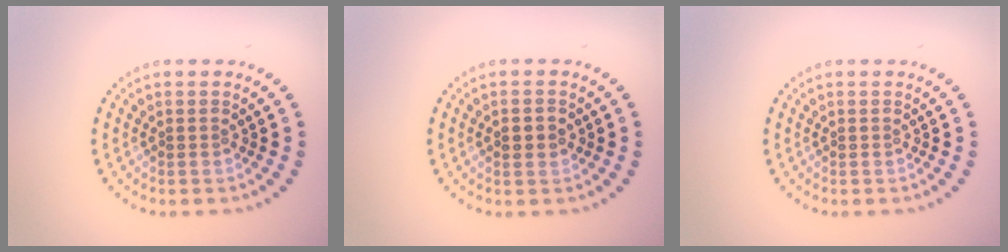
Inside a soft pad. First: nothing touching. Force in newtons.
{"total": 2.2, "press": 2.2, "slide": 0.1}
{"total": 0.0}